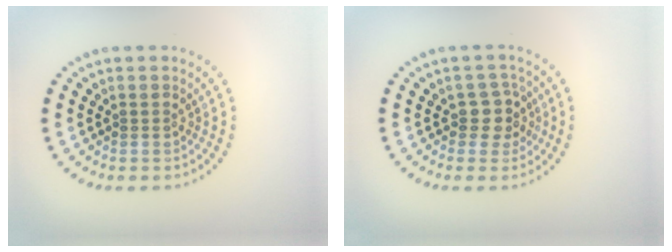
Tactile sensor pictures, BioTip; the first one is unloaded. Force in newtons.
{"total": 2.4, "press": 2.0, "slide": 1.3}